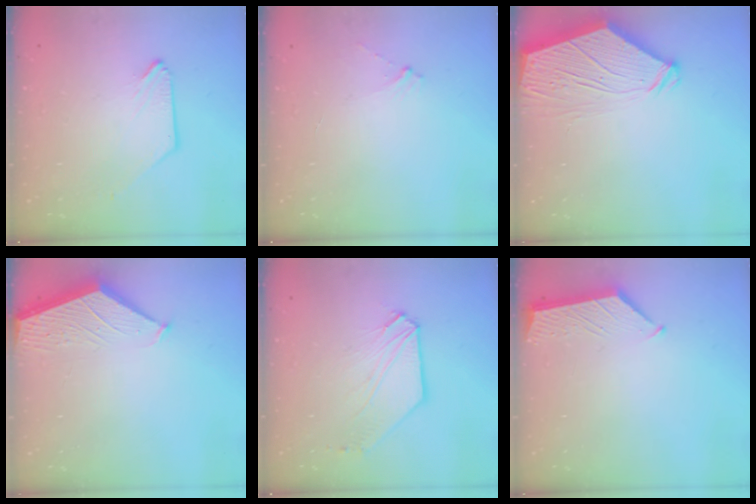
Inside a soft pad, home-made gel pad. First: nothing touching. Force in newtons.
{"total": 3.8, "press": 3.7, "slide": 0.7}
{"total": 10.1, "press": 10.0, "slide": 1.5}
{"total": 1.8, "press": 1.8, "slide": 0.2}
{"total": 6.2, "press": 6.2, "slide": 0.8}
{"total": 4.6, "press": 4.6, "slide": 0.6}